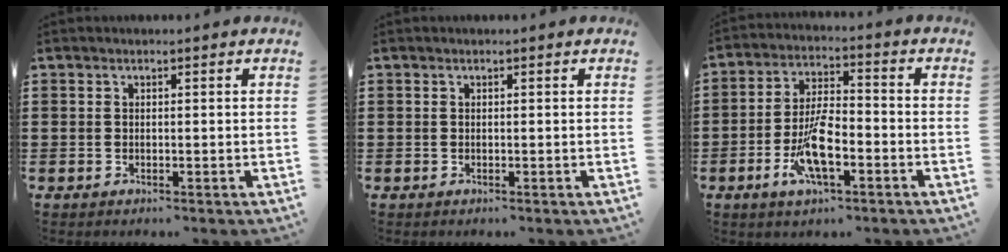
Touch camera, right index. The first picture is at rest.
{"total": 0.0}
{"total": 9.0, "force": [-3.5, 3.2, 7.6], "torque": [-0.161, -0.005, -0.065]}